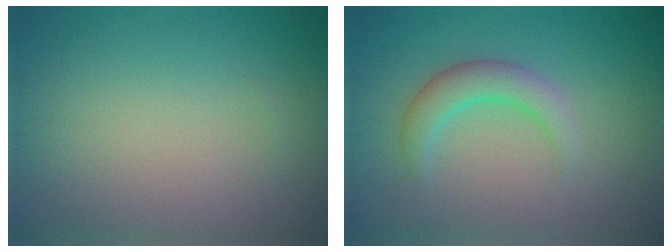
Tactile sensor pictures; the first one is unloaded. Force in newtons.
{"total": 2.9, "press": 2.9, "slide": 0.2}